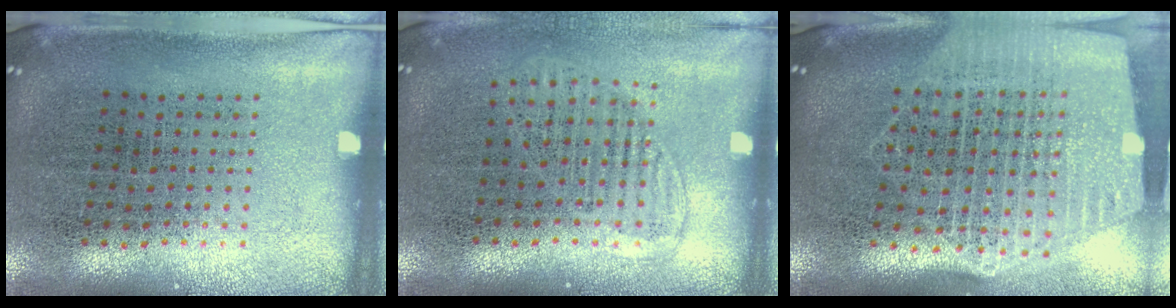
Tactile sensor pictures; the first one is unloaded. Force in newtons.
{"total": 1.3, "press": 1.1, "slide": 0.7}
{"total": 2.6, "press": 2.2, "slide": 1.4}